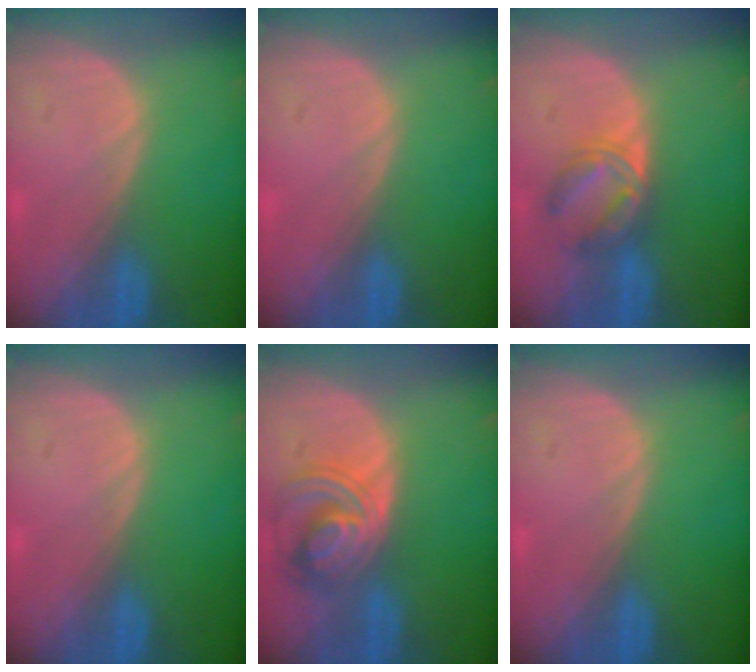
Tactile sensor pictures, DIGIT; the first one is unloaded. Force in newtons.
{"total": 0.0}
{"total": 5.4, "press": 5.3, "slide": 1.0}
{"total": 0.0}
{"total": 7.1, "press": 6.9, "slide": 1.8}
{"total": 0.0}